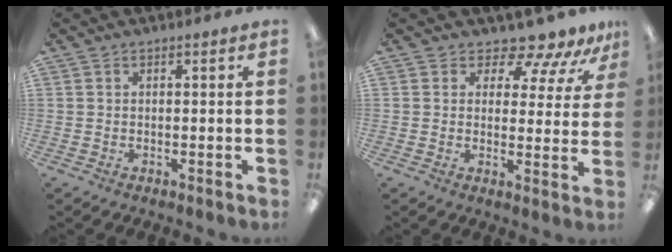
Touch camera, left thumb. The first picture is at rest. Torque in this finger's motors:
{"motor_torque": [0.07, 0.17, -0.27, -0.02, 0.00]}